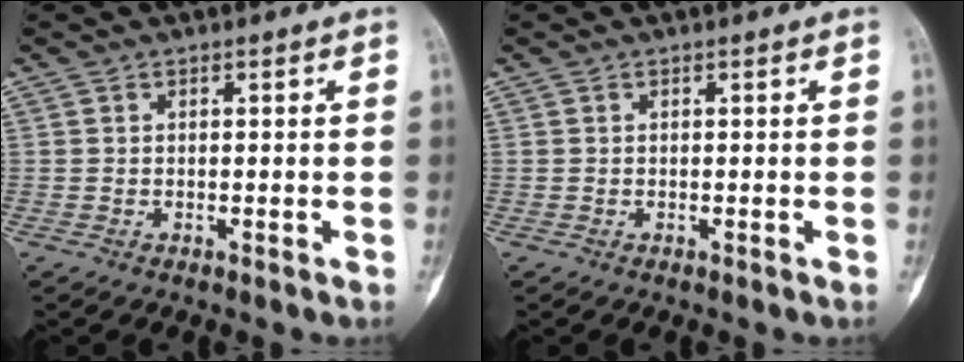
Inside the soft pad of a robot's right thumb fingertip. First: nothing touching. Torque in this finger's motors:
{"motor_torque": [0.00, 0.00, 0.05, -0.05, 0.02]}